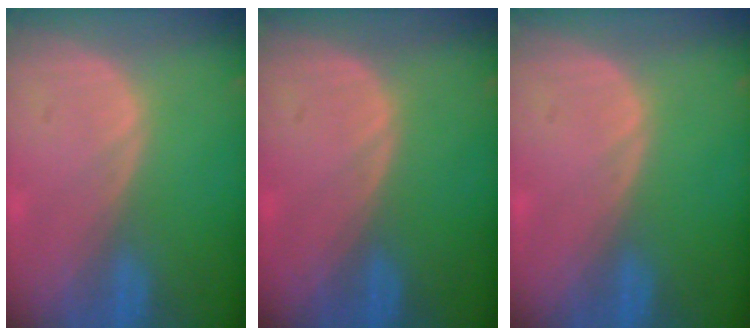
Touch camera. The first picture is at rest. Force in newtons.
{"total": 0.0}
{"total": 0.0}